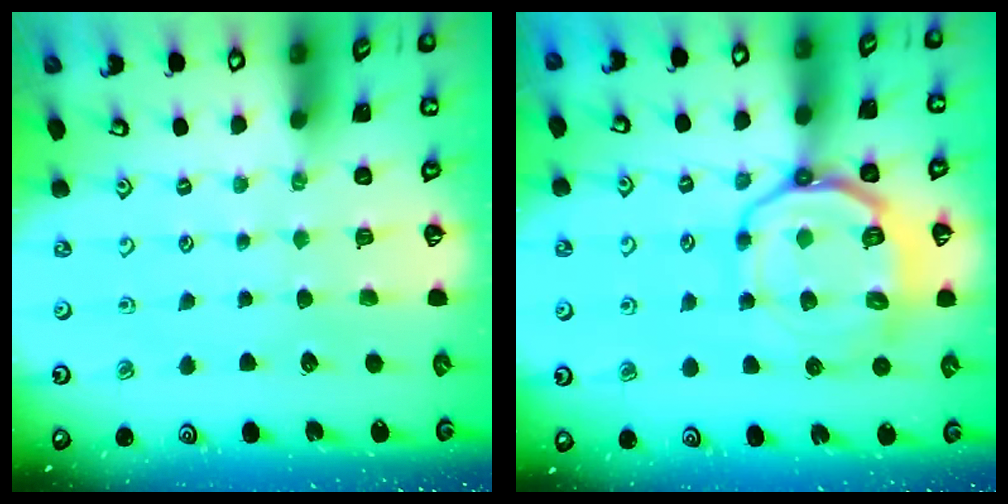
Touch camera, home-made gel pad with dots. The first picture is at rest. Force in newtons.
{"total": 13.5, "press": 13.3, "slide": 2.2}